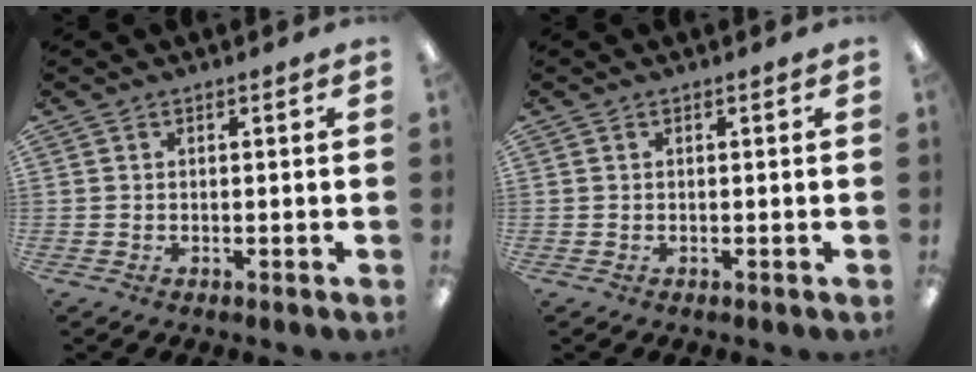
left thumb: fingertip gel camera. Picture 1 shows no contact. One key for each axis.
{"total": 0.0}